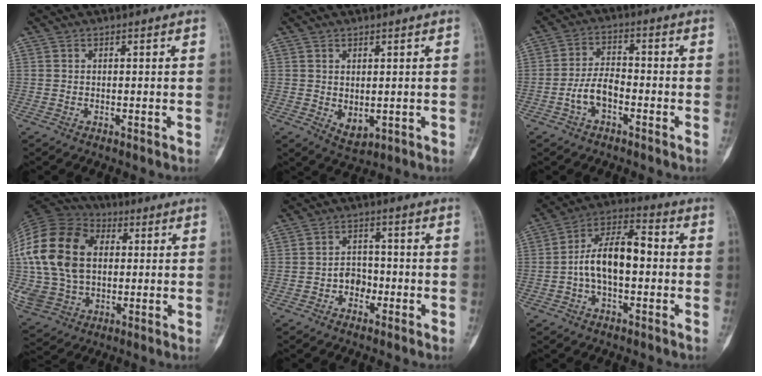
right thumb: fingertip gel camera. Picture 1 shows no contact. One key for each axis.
{"total": 3.5, "fx": -0.2, "fy": 2.3, "fz": 2.7, "tx": -0.034, "ty": -0.004, "tz": 0.014}
{"total": 6.0, "fx": -2.5, "fy": 3.1, "fz": 4.4, "tx": -0.083, "ty": 0.029, "tz": -0.049}
{"total": 25.4, "fx": 3.2, "fy": 18.5, "fz": 17.2, "tx": -0.355, "ty": 0.024, "tz": 0.072}
{"total": 4.2, "fx": -1.6, "fy": 3.3, "fz": 2.0, "tx": -0.007, "ty": 0.017, "tz": -0.031}
{"total": 12.9, "fx": -0.8, "fy": 6.4, "fz": 11.1, "tx": -0.193, "ty": 0.040, "tz": -0.020}